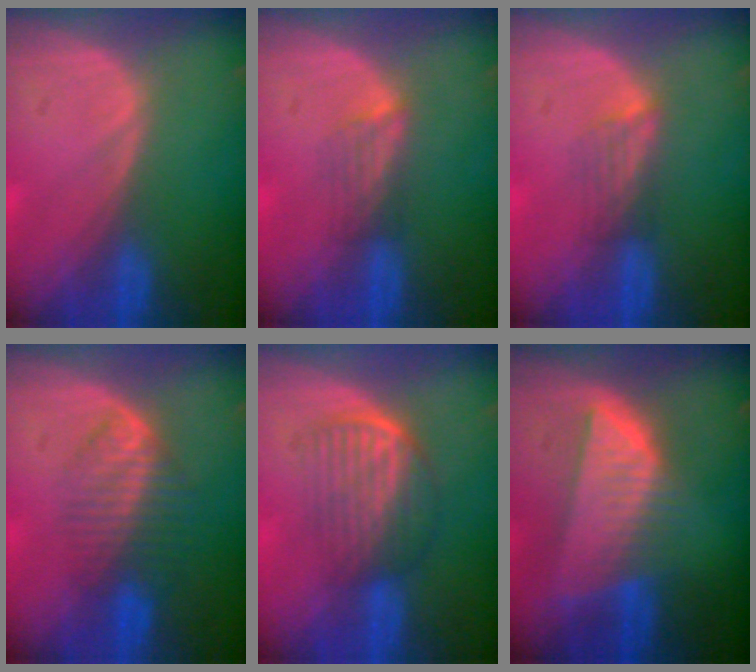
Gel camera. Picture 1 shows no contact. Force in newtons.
{"total": 2.8, "press": 2.5, "slide": 1.4}
{"total": 2.8, "press": 2.5, "slide": 1.4}
{"total": 6.8, "press": 5.8, "slide": 3.5}
{"total": 7.2, "press": 6.0, "slide": 4.0}
{"total": 8.3, "press": 7.3, "slide": 4.0}